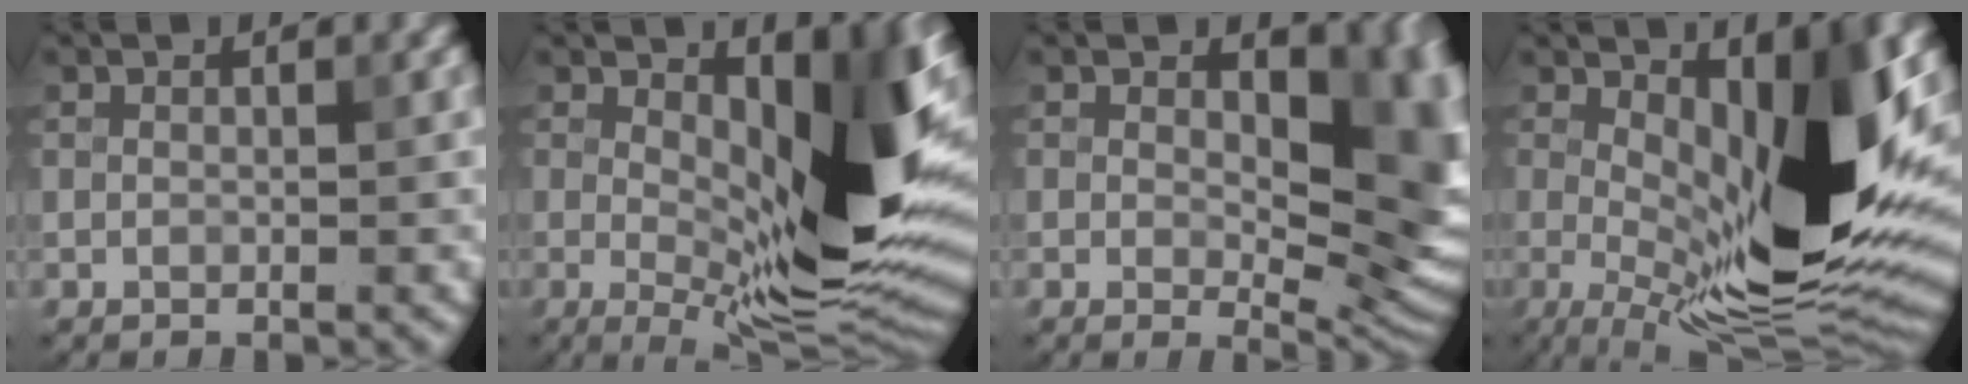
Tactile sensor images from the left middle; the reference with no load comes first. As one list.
[{"total": 12.4, "force": [1.9, 4.2, 11.5], "torque": [-0.153, -0.016, 0.031]}, {"total": 9.9, "force": [2.0, 5.7, 7.9], "torque": [-0.093, -0.022, 0.037]}, {"total": 13.5, "force": [1.1, 4.3, 12.7], "torque": [-0.192, -0.020, 0.018]}]